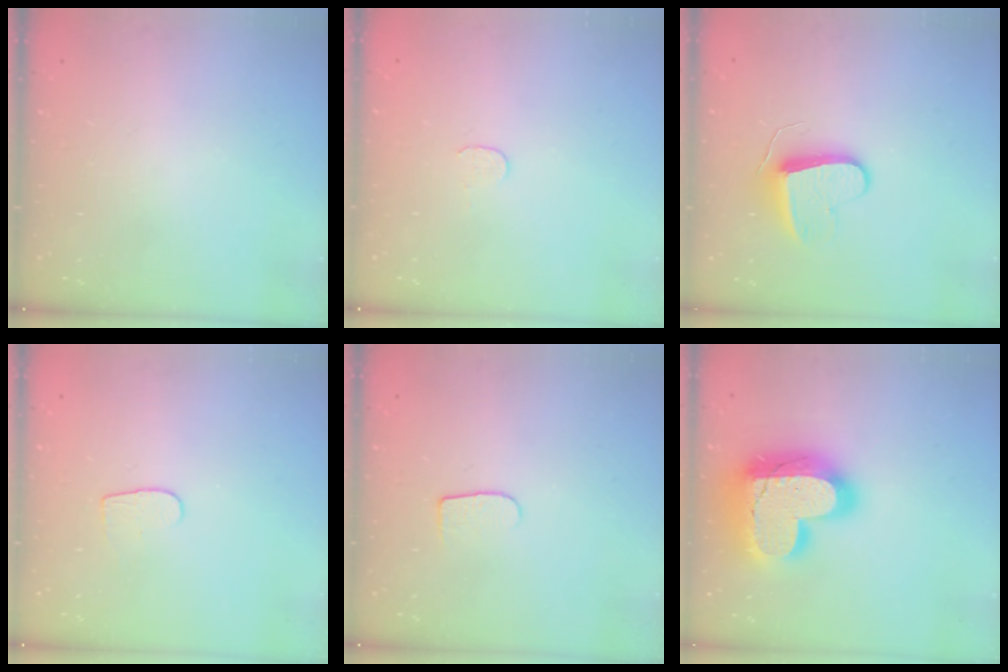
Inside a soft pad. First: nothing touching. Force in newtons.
{"total": 3.7, "press": 3.7, "slide": 0.3}
{"total": 9.1, "press": 9.1, "slide": 0.7}
{"total": 4.3, "press": 4.2, "slide": 0.3}
{"total": 5.8, "press": 5.8, "slide": 0.7}
{"total": 27.3, "press": 27.2, "slide": 2.0}